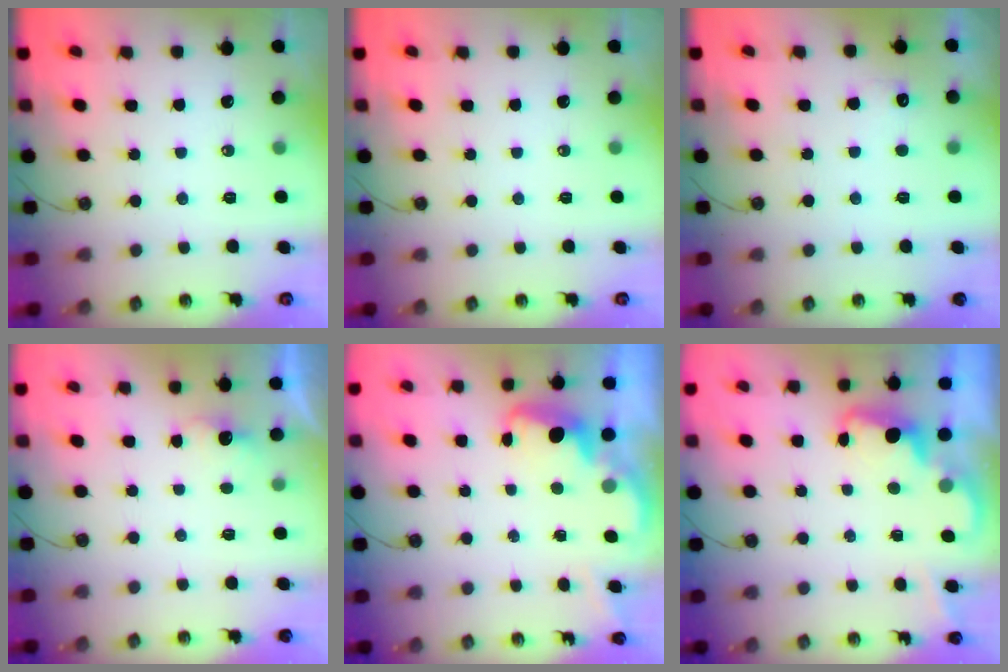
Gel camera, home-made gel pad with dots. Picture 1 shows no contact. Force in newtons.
{"total": 0.0}
{"total": 6.6, "press": 6.5, "slide": 1.4}
{"total": 2.2, "press": 2.0, "slide": 0.8}
{"total": 2.5, "press": 2.5, "slide": 0.6}
{"total": 2.4, "press": 2.3, "slide": 0.5}